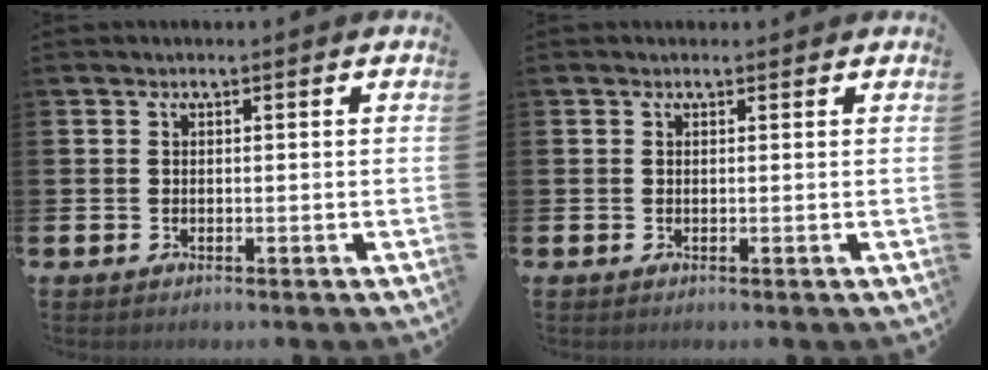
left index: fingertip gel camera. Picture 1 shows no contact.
{"total": 0.6, "force": [0.5, 0.3, 0.1], "torque": [0.009, 0.000, 0.006]}